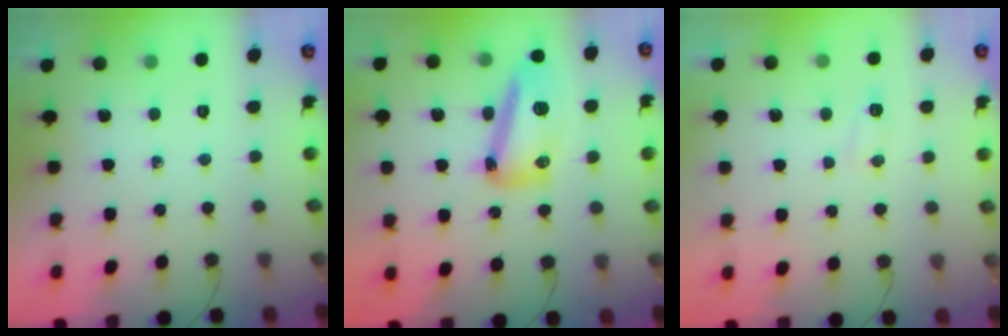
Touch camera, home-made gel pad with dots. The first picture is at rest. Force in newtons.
{"total": 13.7, "press": 13.7, "slide": 1.2}
{"total": 16.9, "press": 5.4, "slide": 16.0}